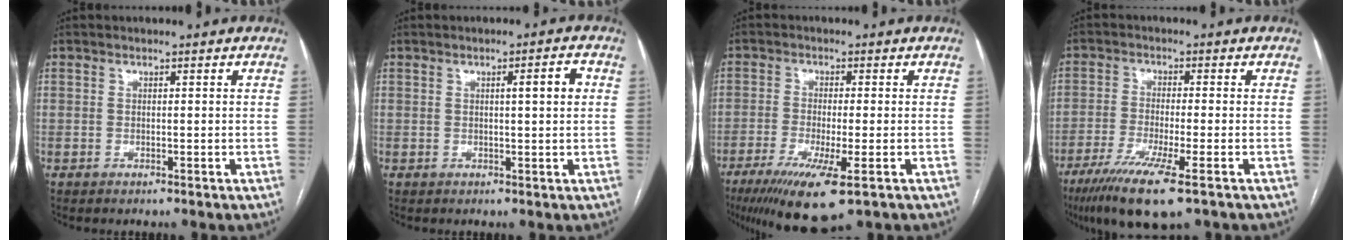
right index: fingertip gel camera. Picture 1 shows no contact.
{"total": 2.9, "force": [0.6, 0.1, 2.9], "torque": [-0.041, 0.005, 0.008]}
{"total": 11.0, "force": [-6.1, 1.3, 9.0], "torque": [-0.151, -0.031, -0.097]}
{"total": 10.8, "force": [-6.7, 0.6, 8.4], "torque": [-0.147, -0.029, -0.109]}